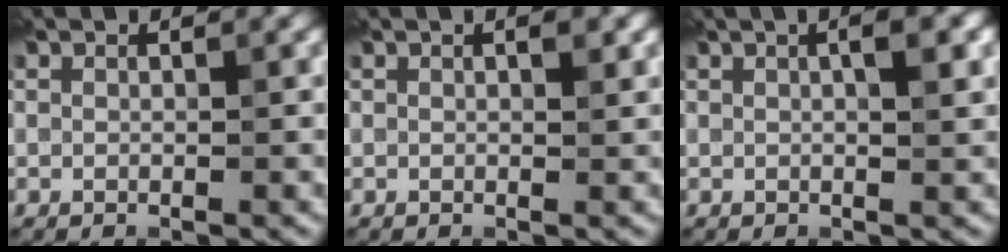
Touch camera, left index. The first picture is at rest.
{"total": 1.1, "force": [0.5, 0.3, 1.0], "torque": [-0.012, -0.001, 0.008]}
{"total": 3.3, "force": [1.2, 1.1, 2.9], "torque": [-0.019, 0.006, 0.006]}